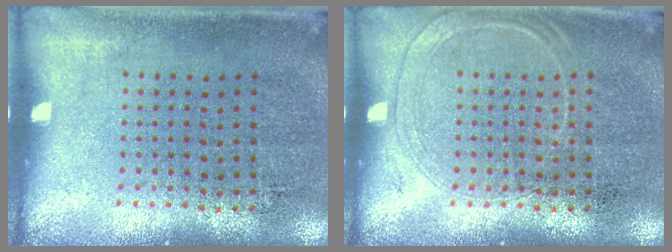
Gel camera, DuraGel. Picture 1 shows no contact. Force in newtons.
{"total": 1.2, "press": 1.2, "slide": 0.2}